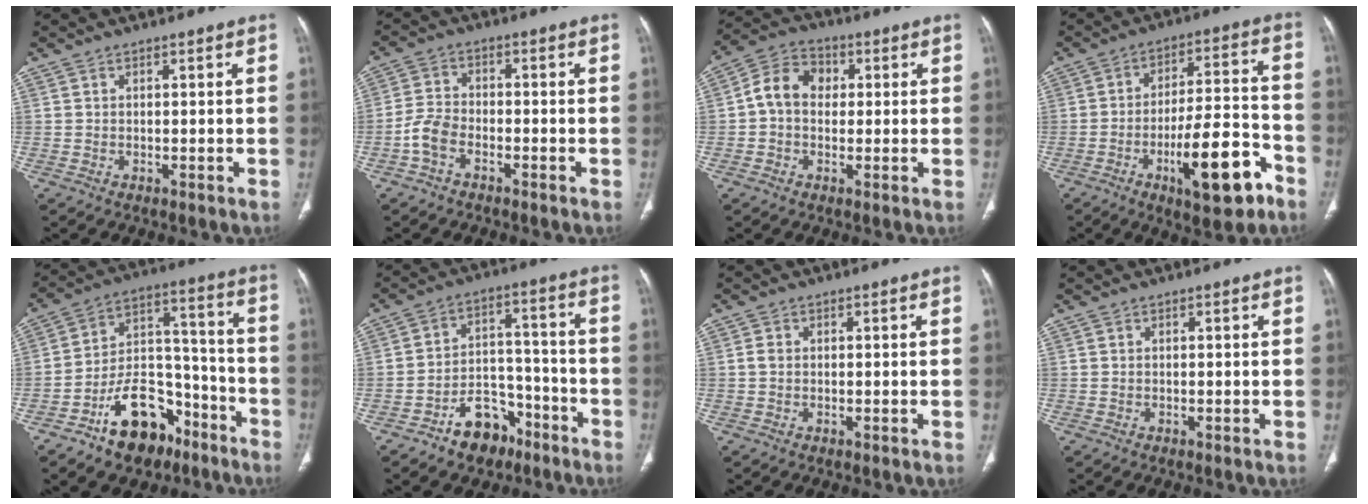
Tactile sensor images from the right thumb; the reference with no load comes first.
{"total": 4.8, "force": [-2.5, 2.8, 3.0], "torque": [-0.060, 0.019, -0.056]}
{"total": 8.2, "force": [0.6, 6.5, 5.0], "torque": [-0.072, 0.022, -0.001]}
{"total": 16.0, "force": [-7.7, 5.2, 13.0], "torque": [-0.186, 0.048, -0.112]}
{"total": 16.4, "force": [-9.9, 9.8, 8.7], "torque": [-0.096, 0.091, -0.160]}
{"total": 10.2, "force": [-6.6, 6.4, 4.3], "torque": [-0.030, 0.068, -0.106]}
{"total": 1.2, "force": [0.0, 0.9, 0.7], "torque": [-0.014, 0.001, 0.000]}
{"total": 0.0}